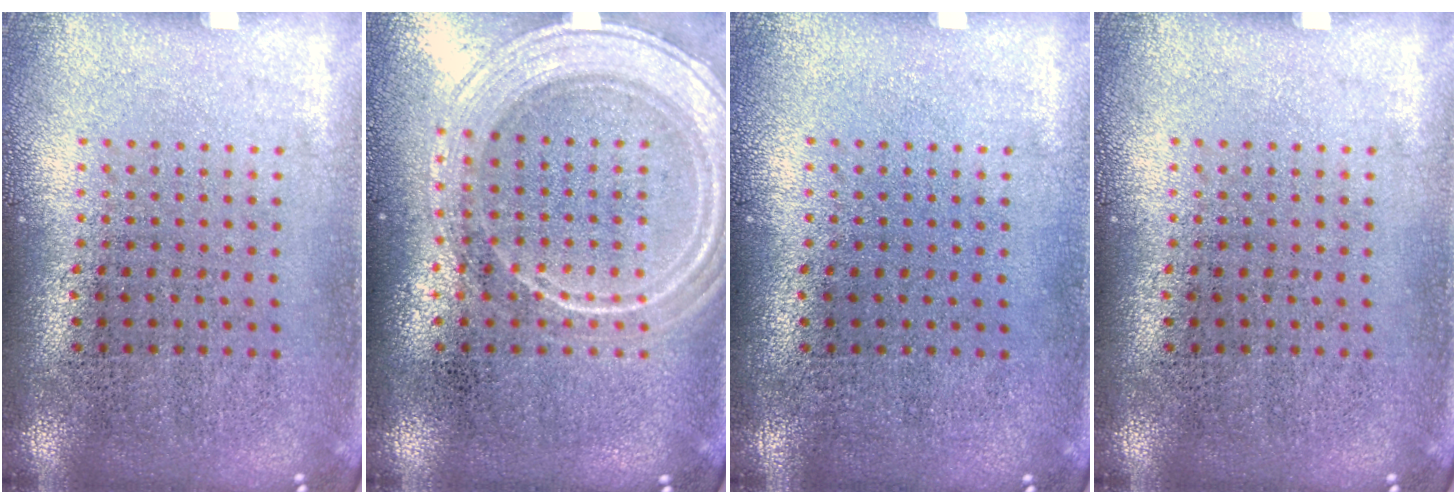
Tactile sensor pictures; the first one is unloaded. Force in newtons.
{"total": 2.0, "press": 2.0, "slide": 0.3}
{"total": 0.0}
{"total": 0.0}